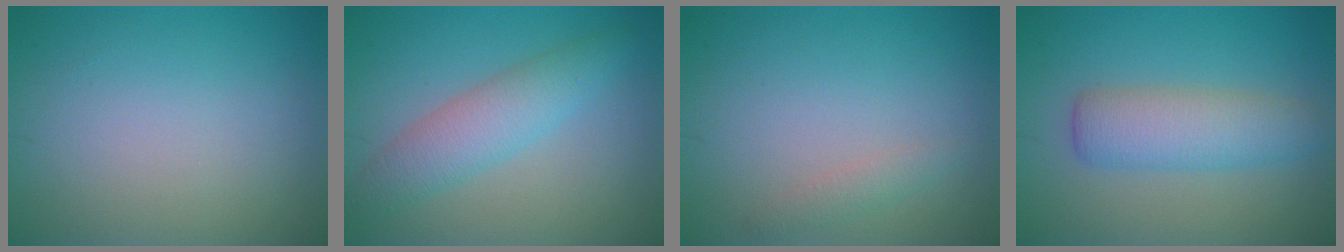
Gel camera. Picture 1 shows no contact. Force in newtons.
{"total": 4.1, "press": 4.1, "slide": 0.1}
{"total": 1.1, "press": 1.1, "slide": 0.1}
{"total": 4.6, "press": 4.6, "slide": 0.1}